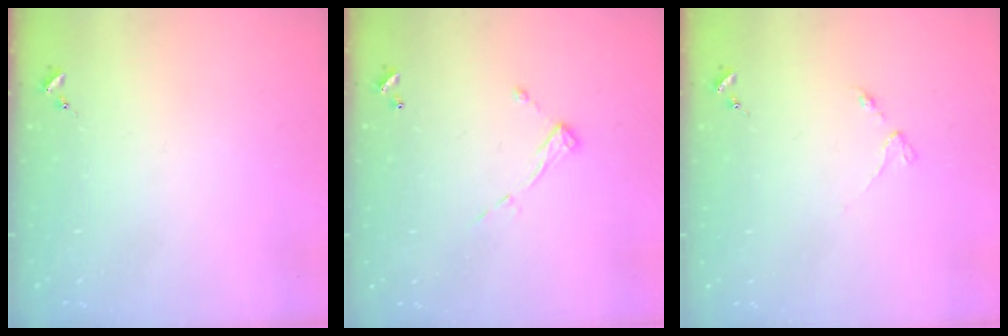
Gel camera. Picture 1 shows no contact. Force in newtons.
{"total": 6.3, "press": 6.3, "slide": 0.3}
{"total": 3.2, "press": 3.1, "slide": 0.5}